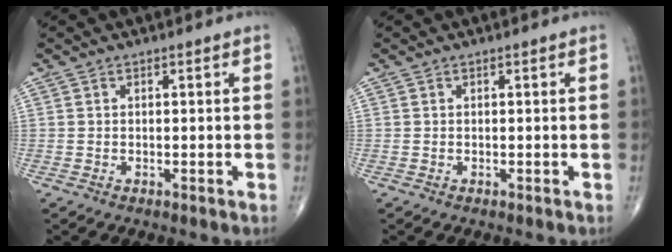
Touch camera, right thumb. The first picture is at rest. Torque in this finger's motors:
{"motor_torque": [-0.01, -0.01, 0.00, 0.01, 0.00]}